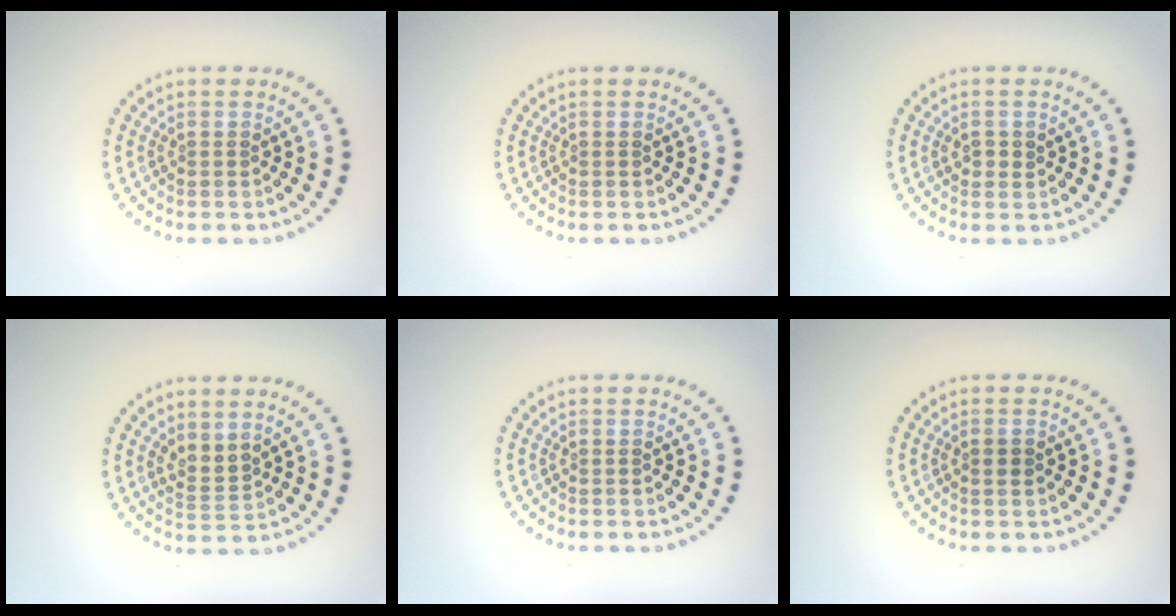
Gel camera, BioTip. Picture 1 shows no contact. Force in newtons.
{"total": 0.0}
{"total": 1.2, "press": 1.0, "slide": 0.6}
{"total": 2.1, "press": 1.6, "slide": 1.3}
{"total": 0.0}
{"total": 0.9, "press": 0.8, "slide": 0.3}